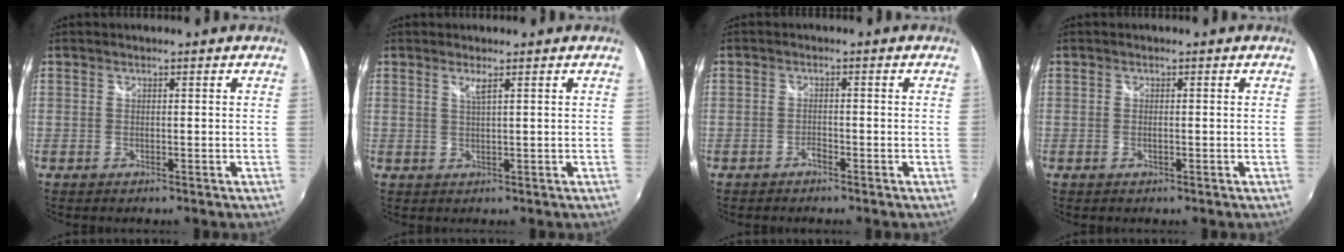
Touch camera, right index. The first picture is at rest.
{"total": 1.5, "force": [0.9, -0.3, 1.2], "torque": [-0.023, -0.002, 0.015]}
{"total": 1.2, "force": [-1.0, 0.4, 0.5], "torque": [-0.010, 0.000, -0.020]}
{"total": 0.6, "force": [-0.2, 0.0, 0.6], "torque": [-0.011, 0.000, -0.003]}